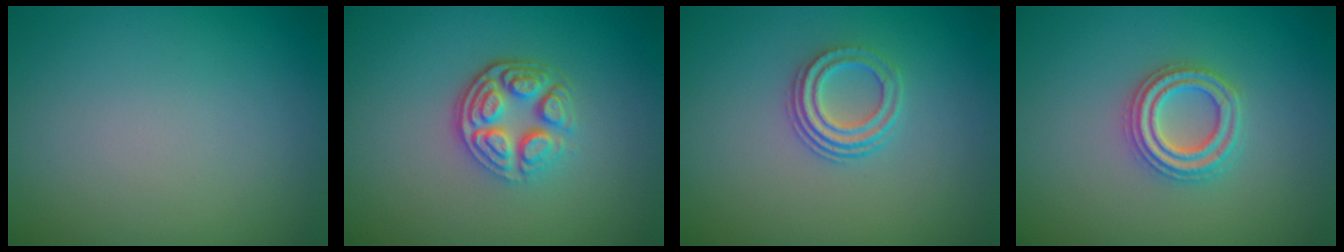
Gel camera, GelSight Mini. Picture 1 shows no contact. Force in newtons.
{"total": 4.1, "press": 3.2, "slide": 2.5}
{"total": 3.0, "press": 2.2, "slide": 2.0}
{"total": 2.7, "press": 2.7, "slide": 0.5}